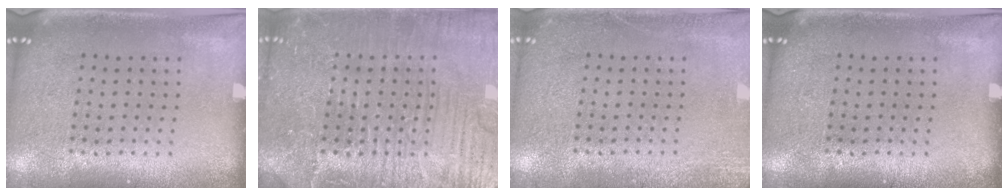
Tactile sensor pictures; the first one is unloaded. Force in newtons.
{"total": 4.5, "press": 4.5, "slide": 0.5}
{"total": 2.3, "press": 2.3, "slide": 0.4}
{"total": 0.0}